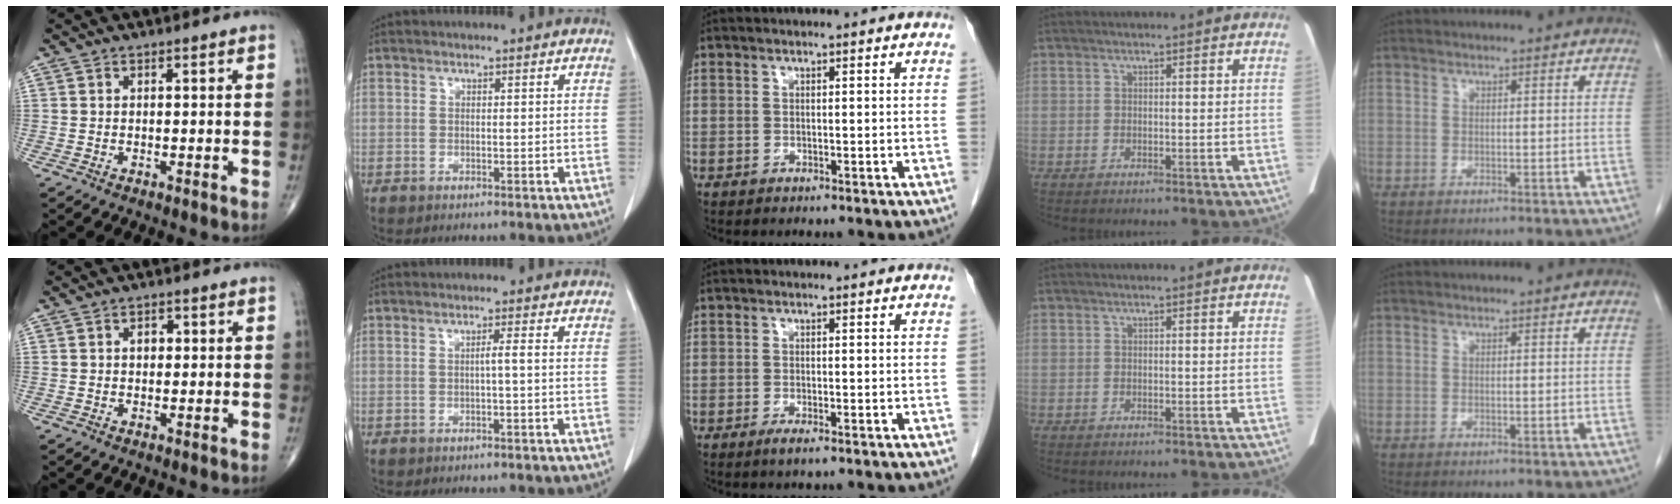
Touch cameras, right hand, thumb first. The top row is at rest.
{"thumb": {"total": 3.2, "force": [0.3, 2.2, 2.2], "torque": [-0.027, 0.010, 0.002]}, "index": {"total": 1.4, "force": [-0.2, -0.3, 1.3], "torque": [-0.022, 0.002, -0.004]}, "middle": {"total": 1.6, "force": [-1.0, 0.1, 1.3], "torque": [-0.029, -0.006, -0.017]}}